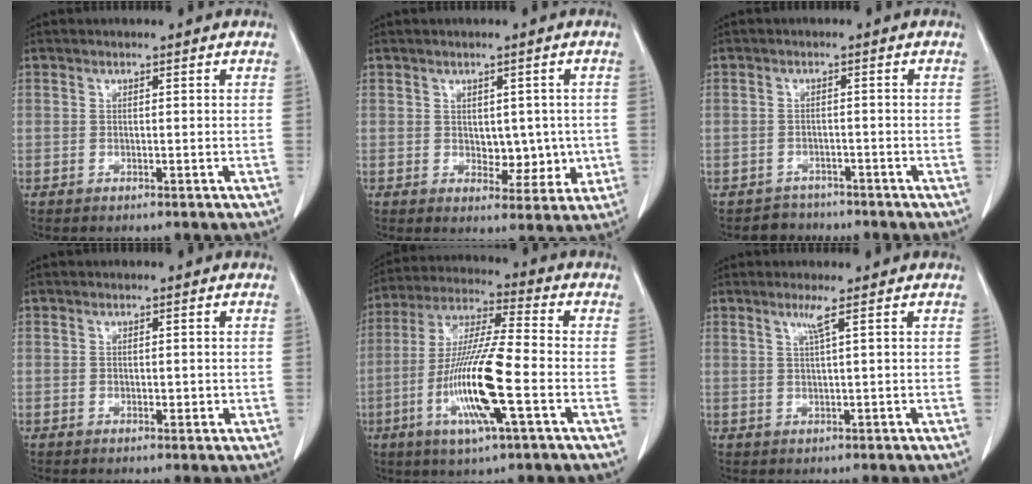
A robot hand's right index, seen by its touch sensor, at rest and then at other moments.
{"total": 4.8, "force": [-0.2, 3.1, 3.7], "torque": [-0.034, 0.001, 0.006]}
{"total": 2.8, "force": [-2.2, 1.4, -1.0], "torque": [0.013, 0.005, -0.035]}
{"total": 0.9, "force": [-0.2, 0.5, 0.7], "torque": [-0.007, 0.001, -0.003]}
{"total": 14.6, "force": [-4.4, 0.7, 13.9], "torque": [-0.281, -0.012, -0.088]}
{"total": 1.9, "force": [0.9, -0.7, 1.5], "torque": [-0.038, -0.003, 0.023]}